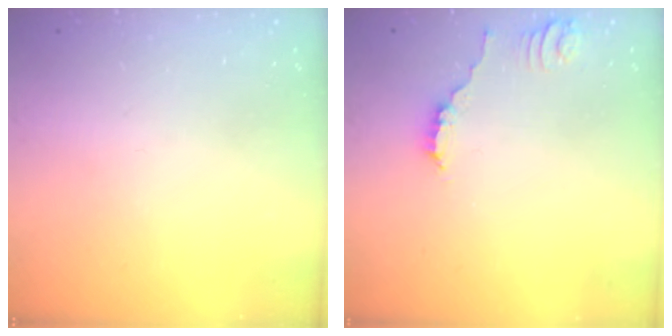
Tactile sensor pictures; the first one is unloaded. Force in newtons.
{"total": 1.8, "press": 1.8, "slide": 0.3}